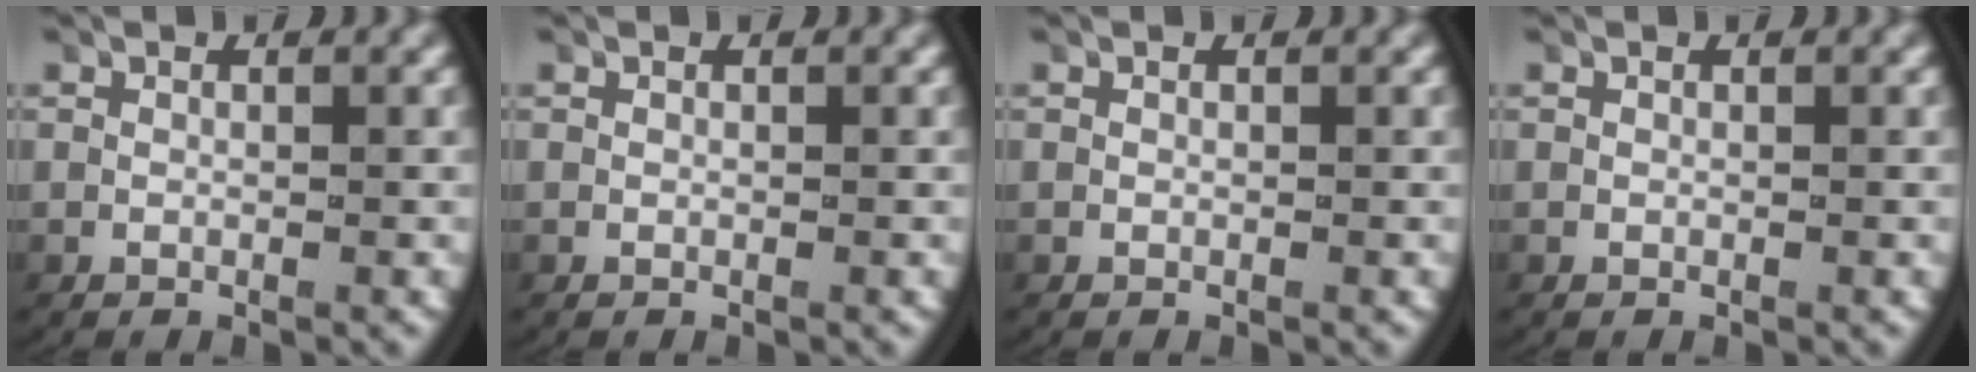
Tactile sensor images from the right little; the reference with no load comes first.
{"total": 0.0}
{"total": 0.0}
{"total": 0.0}